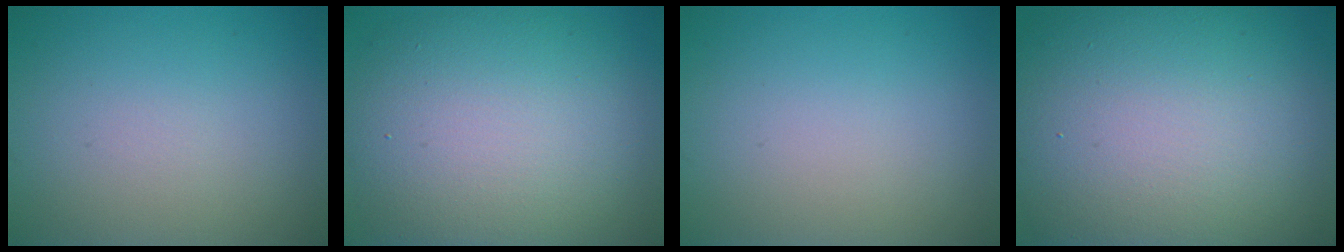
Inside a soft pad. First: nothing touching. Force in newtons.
{"total": 12.4, "press": 12.4, "slide": 0.6}
{"total": 0.0}
{"total": 17.9, "press": 17.8, "slide": 1.2}